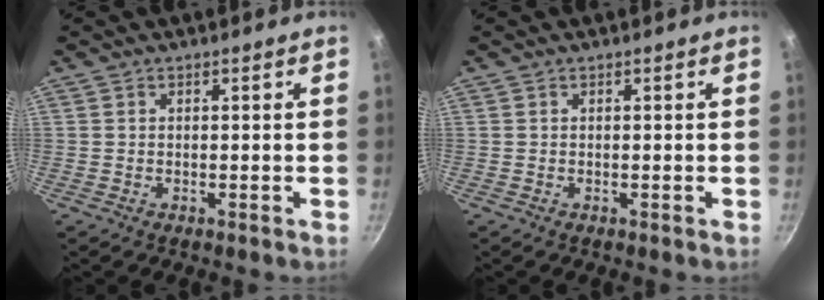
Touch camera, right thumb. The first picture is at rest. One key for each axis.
{"total": 0.0}